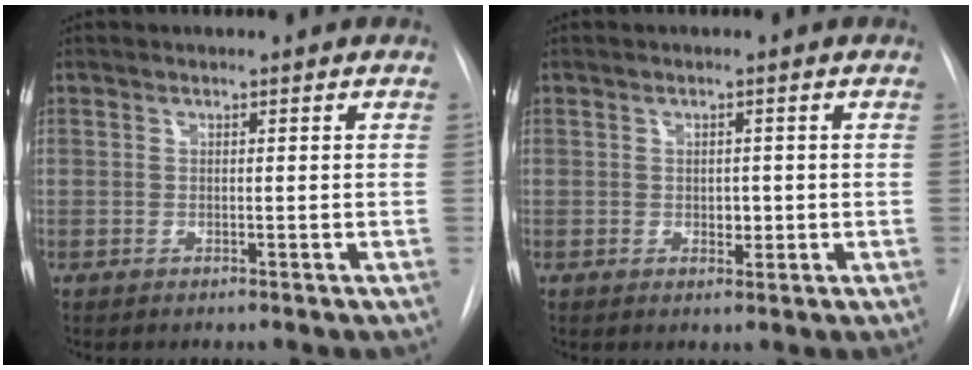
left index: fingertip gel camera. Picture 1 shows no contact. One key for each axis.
{"total": 1.6, "fx": -0.4, "fy": 1.1, "fz": 1.1, "tx": -0.014, "ty": -0.004, "tz": -0.002}